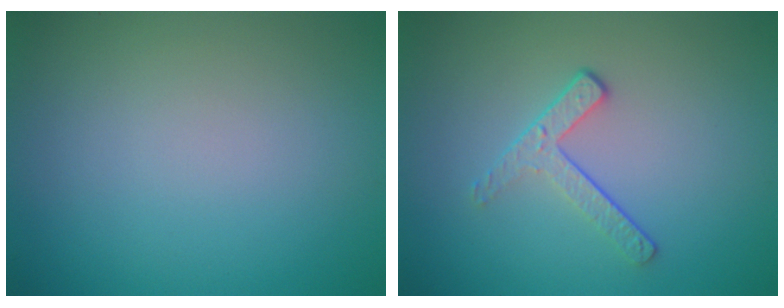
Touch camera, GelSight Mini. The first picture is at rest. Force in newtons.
{"total": 2.0, "press": 1.4, "slide": 1.5}